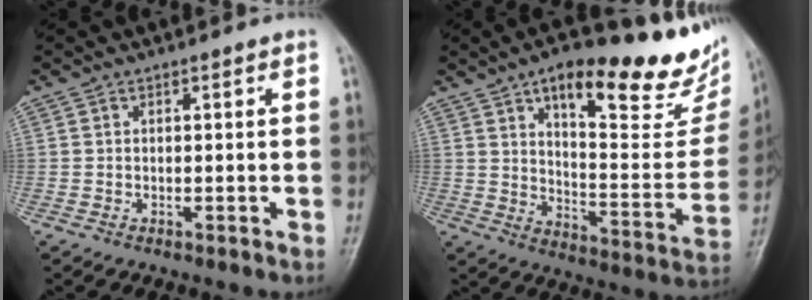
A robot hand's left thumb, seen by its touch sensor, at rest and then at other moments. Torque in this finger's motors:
{"motor_torque": [1.53, 1.44, 1.48, -1.29, 0.20]}